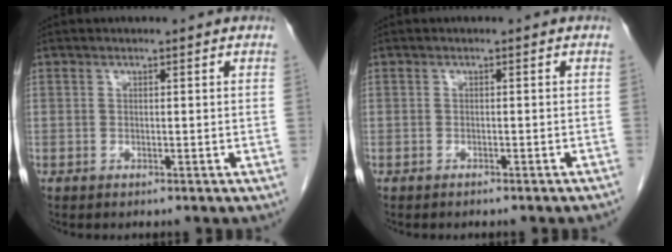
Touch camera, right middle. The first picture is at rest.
{"total": 1.1, "force": [-1.0, -0.1, 0.6], "torque": [-0.010, 0.000, -0.013]}